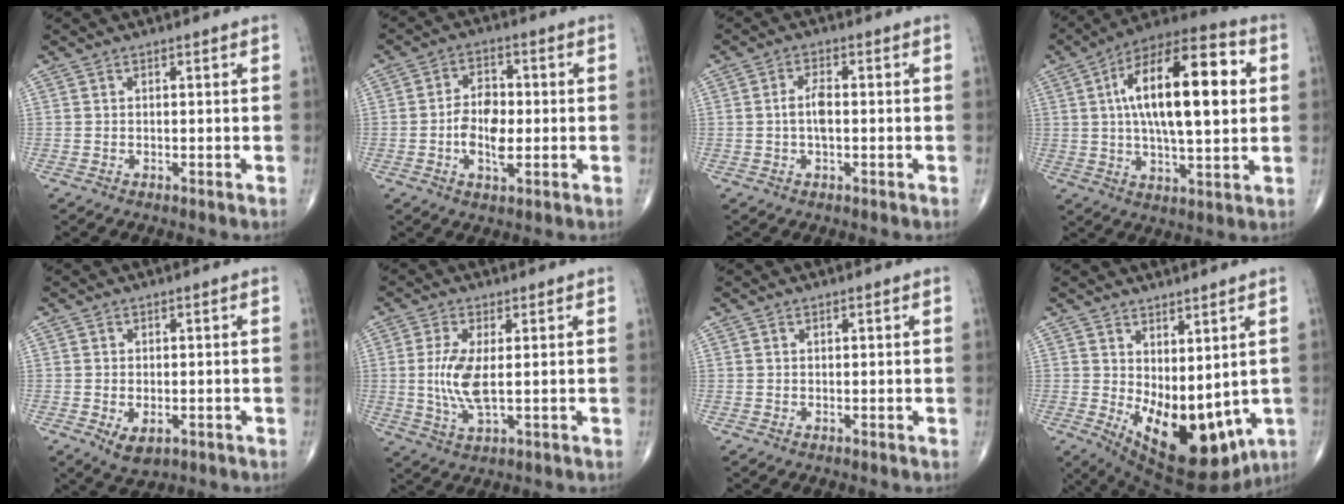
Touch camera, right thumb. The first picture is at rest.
{"total": 7.7, "force": [-1.0, 4.1, 6.5], "torque": [-0.108, 0.007, -0.020]}
{"total": 3.7, "force": [-0.2, 1.6, 3.4], "torque": [-0.069, 0.007, -0.006]}
{"total": 22.6, "force": [4.1, 8.7, 20.5], "torque": [-0.324, 0.015, 0.057]}
{"total": 4.2, "force": [-1.4, 2.5, 3.1], "torque": [-0.048, -0.004, -0.013]}
{"total": 7.3, "force": [0.3, 2.4, 6.9], "torque": [-0.157, -0.011, 0.008]}
{"total": 0.0}
{"total": 16.1, "force": [-1.1, 8.2, 13.8], "torque": [-0.191, -0.029, 0.017]}